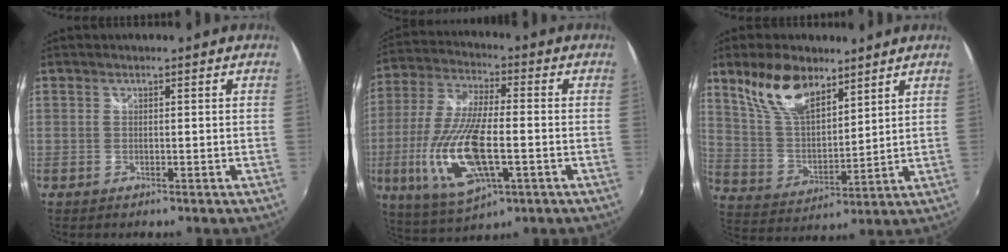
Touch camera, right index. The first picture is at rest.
{"total": 17.9, "force": [-4.4, 6.3, 16.2], "torque": [-0.346, -0.015, -0.078]}
{"total": 13.3, "force": [8.9, 6.0, 7.8], "torque": [-0.152, 0.017, 0.180]}